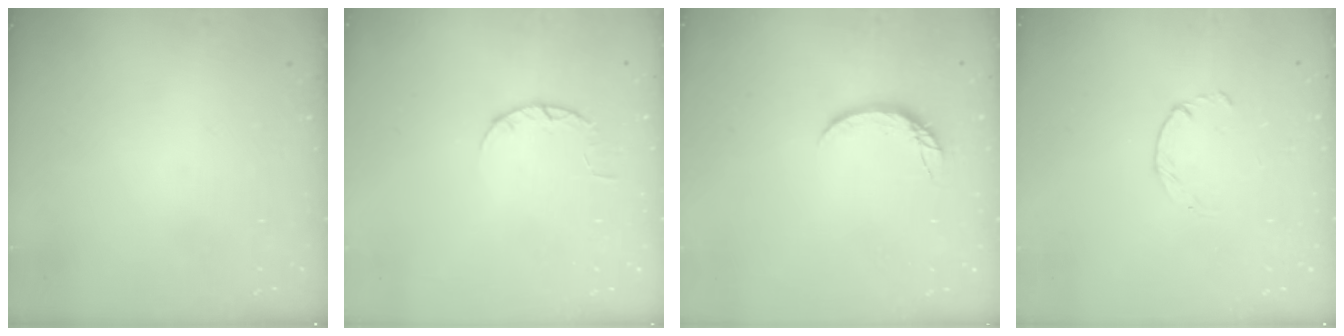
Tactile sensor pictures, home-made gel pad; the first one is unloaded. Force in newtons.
{"total": 3.3, "press": 3.3, "slide": 0.5}
{"total": 5.3, "press": 5.2, "slide": 0.6}
{"total": 1.8, "press": 1.7, "slide": 0.3}